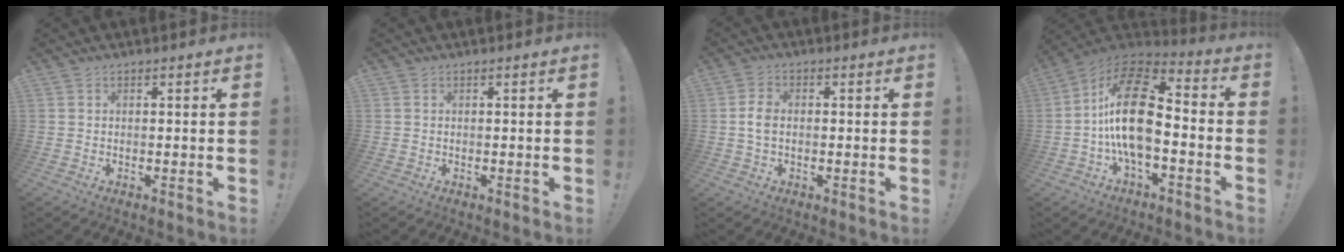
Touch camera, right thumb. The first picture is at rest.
{"total": 0.0}
{"total": 4.4, "force": [-0.4, 2.8, 3.3], "torque": [-0.067, 0.006, -0.010]}
{"total": 21.2, "force": [-1.4, 10.9, 18.1], "torque": [-0.345, 0.023, -0.022]}